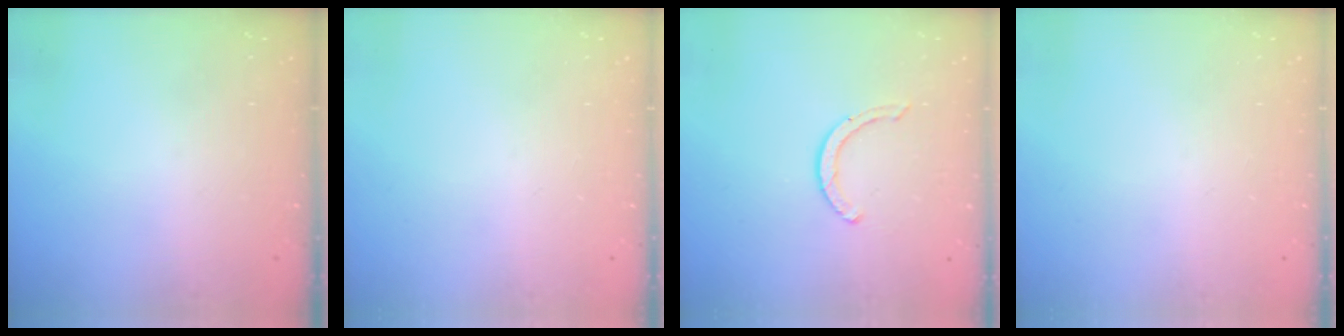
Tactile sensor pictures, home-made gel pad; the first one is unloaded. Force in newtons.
{"total": 0.0}
{"total": 2.9, "press": 2.9, "slide": 0.4}
{"total": 0.0}